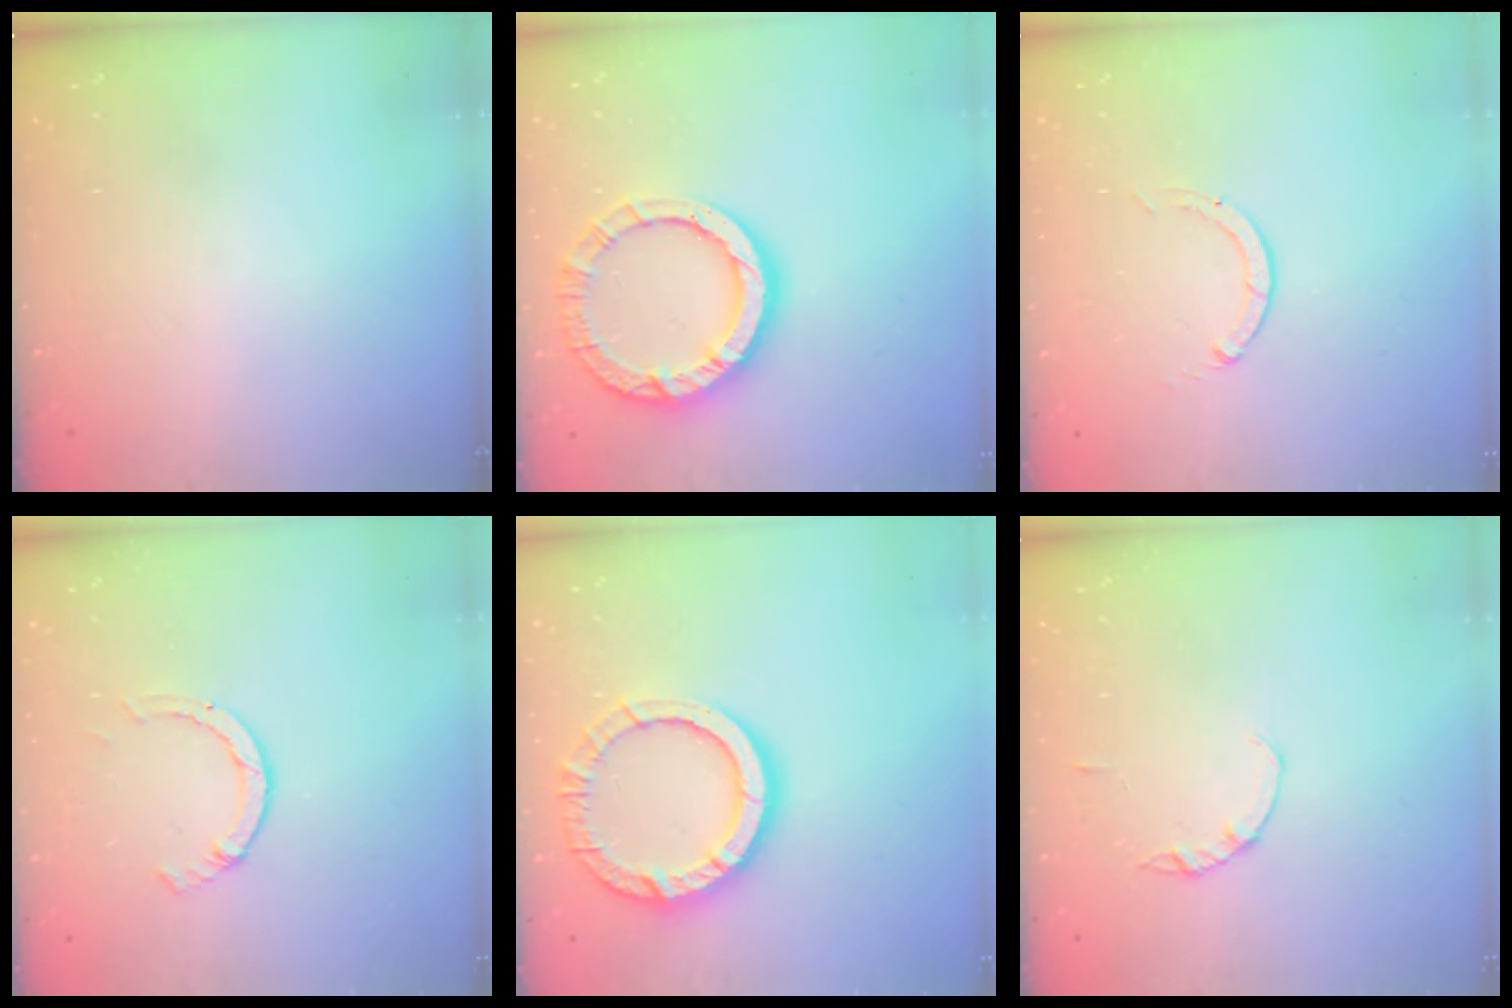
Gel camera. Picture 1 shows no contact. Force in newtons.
{"total": 13.3, "press": 13.2, "slide": 1.4}
{"total": 0.0}
{"total": 2.3, "press": 2.3, "slide": 0.3}
{"total": 13.5, "press": 13.5, "slide": 1.3}
{"total": 1.4, "press": 1.3, "slide": 0.3}